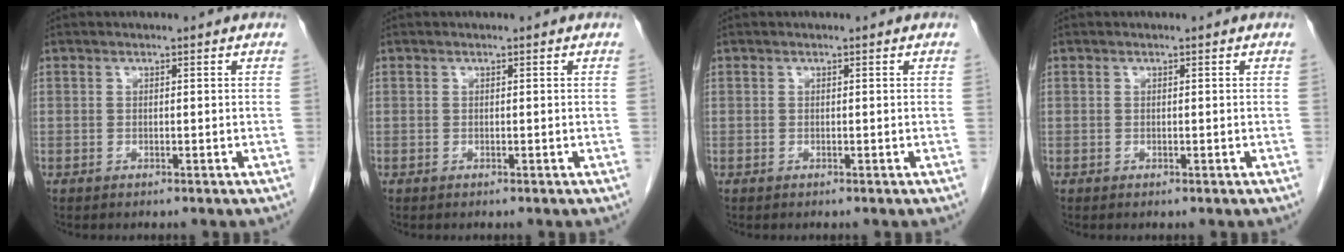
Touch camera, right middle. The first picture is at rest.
{"total": 0.0}
{"total": 0.0}
{"total": 0.0}